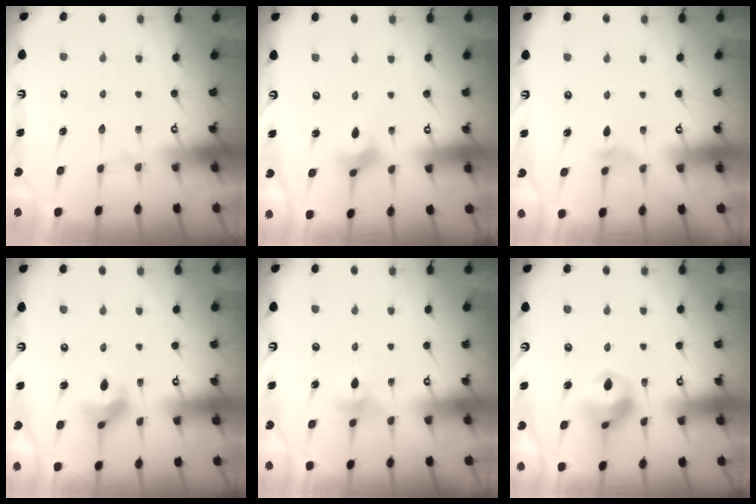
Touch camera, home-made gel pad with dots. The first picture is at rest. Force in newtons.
{"total": 2.8, "press": 2.7, "slide": 0.4}
{"total": 2.5, "press": 2.5, "slide": 0.6}
{"total": 8.0, "press": 7.9, "slide": 1.1}
{"total": 5.4, "press": 5.3, "slide": 0.6}
{"total": 10.8, "press": 10.7, "slide": 1.4}